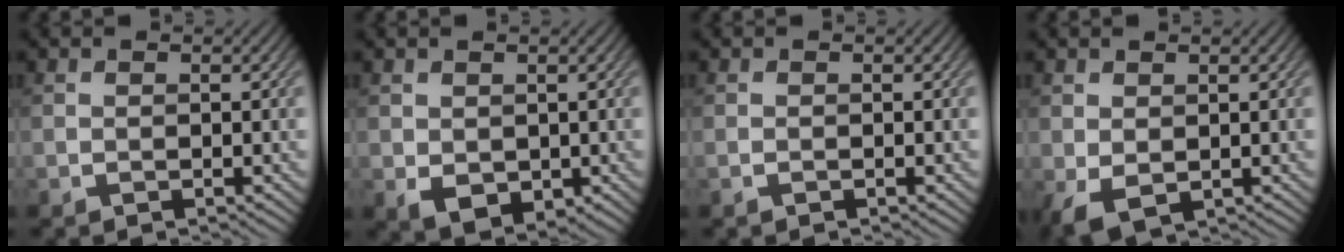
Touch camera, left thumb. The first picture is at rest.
{"total": 2.8, "force": [0.2, 2.2, 1.7], "torque": [-0.041, -0.015, 0.008]}
{"total": 0.0}
{"total": 2.9, "force": [-0.6, 1.8, 2.1], "torque": [-0.051, -0.008, -0.012]}